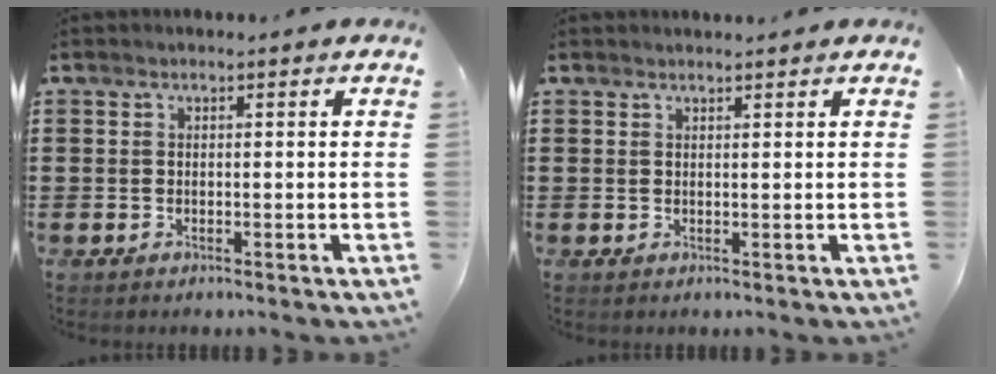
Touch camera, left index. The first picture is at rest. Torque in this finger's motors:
{"motor_torque": [-0.42, 0.86, -0.08, -0.01]}